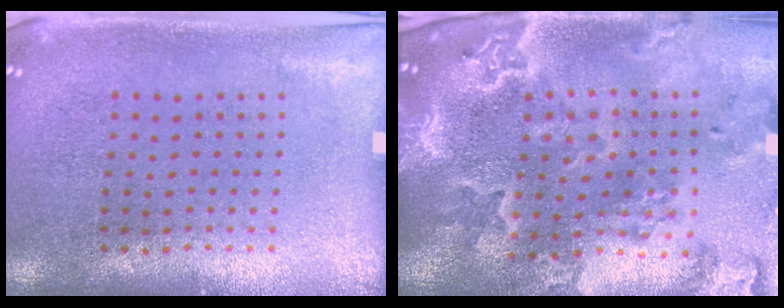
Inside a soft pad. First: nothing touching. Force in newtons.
{"total": 3.5, "press": 3.1, "slide": 1.6}